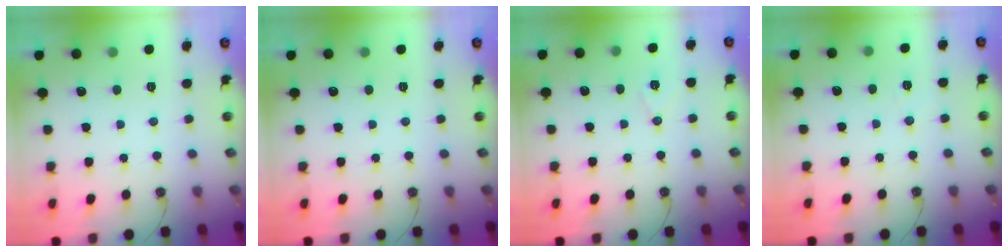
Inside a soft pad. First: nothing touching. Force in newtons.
{"total": 0.0}
{"total": 5.6, "press": 4.2, "slide": 3.8}
{"total": 4.4, "press": 4.2, "slide": 1.2}